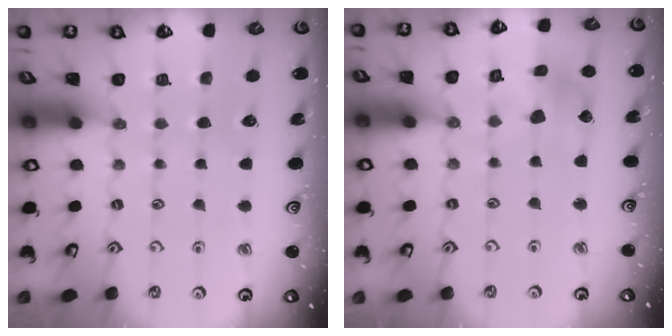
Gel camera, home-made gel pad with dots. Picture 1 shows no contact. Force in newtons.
{"total": 5.9, "press": 5.9, "slide": 0.8}